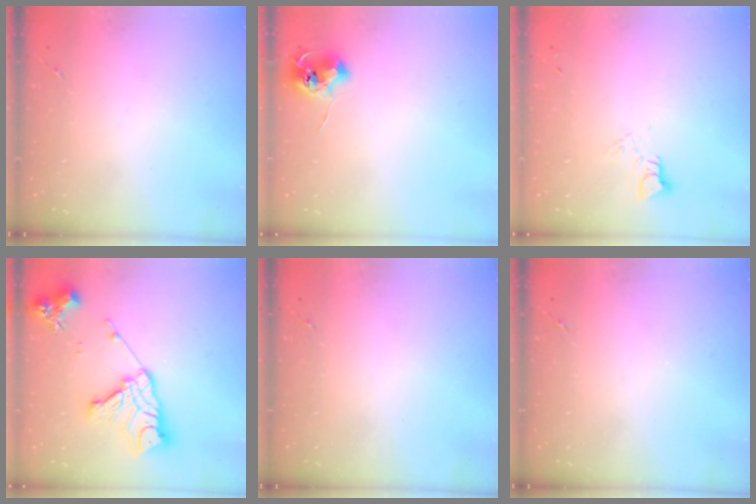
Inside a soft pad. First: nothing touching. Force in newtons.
{"total": 7.8, "press": 7.8, "slide": 0.8}
{"total": 3.4, "press": 3.4, "slide": 0.2}
{"total": 17.7, "press": 17.6, "slide": 1.3}
{"total": 0.0}
{"total": 0.0}